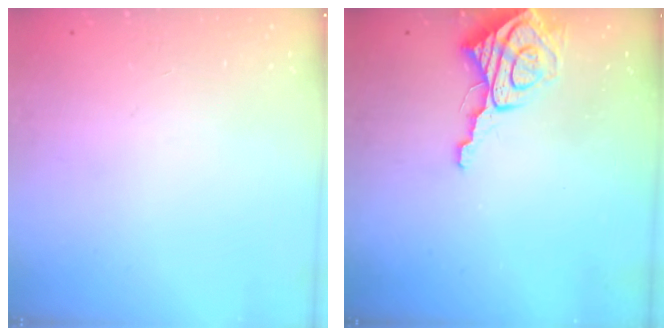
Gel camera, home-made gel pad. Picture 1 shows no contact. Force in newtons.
{"total": 8.5, "press": 8.4, "slide": 0.8}